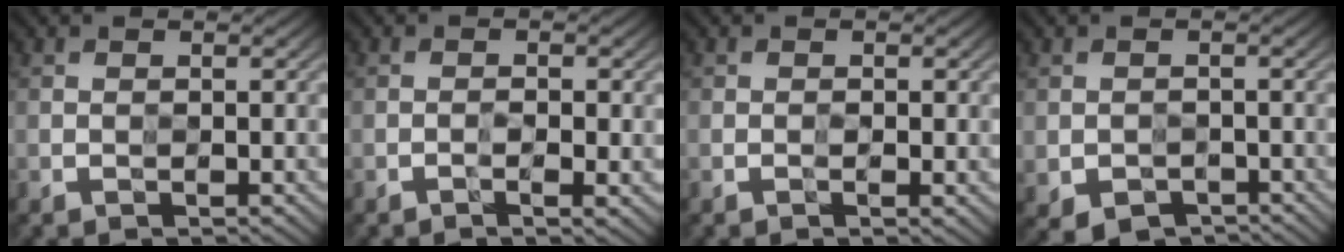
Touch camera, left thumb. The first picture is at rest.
{"total": 1.3, "force": [-0.6, 0.1, 1.2], "torque": [-0.022, -0.003, -0.011]}
{"total": 1.2, "force": [-0.1, 0.6, 1.0], "torque": [-0.015, -0.004, -0.002]}
{"total": 2.8, "force": [-1.9, 1.7, 1.2], "torque": [-0.025, -0.012, -0.028]}